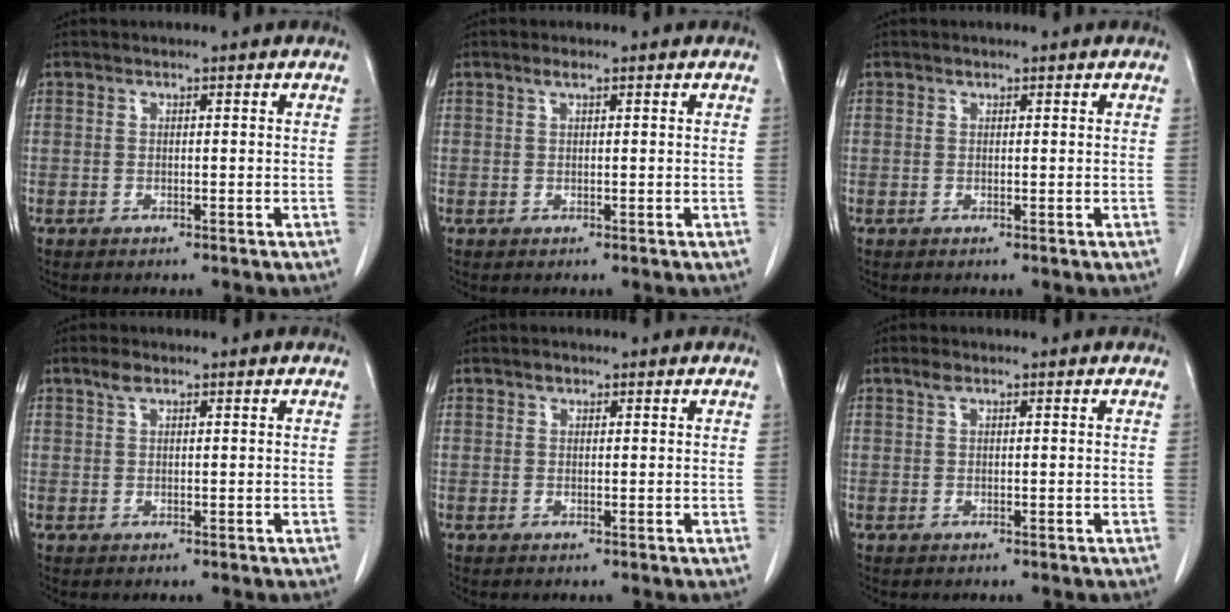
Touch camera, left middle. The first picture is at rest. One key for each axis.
{"total": 0.9, "fx": 0.6, "fy": 0.1, "fz": 0.7, "tx": -0.015, "ty": 0.003, "tz": 0.011}
{"total": 0.0}
{"total": 1.5, "fx": 1.0, "fy": 0.6, "fz": 1.0, "tx": -0.020, "ty": 0.008, "tz": 0.018}
{"total": 0.7, "fx": 0.5, "fy": 0.5, "fz": 0.2, "tx": -0.002, "ty": 0.000, "tz": 0.006}
{"total": 1.0, "fx": 0.6, "fy": 0.4, "fz": 0.6, "tx": -0.012, "ty": 0.009, "tz": 0.010}